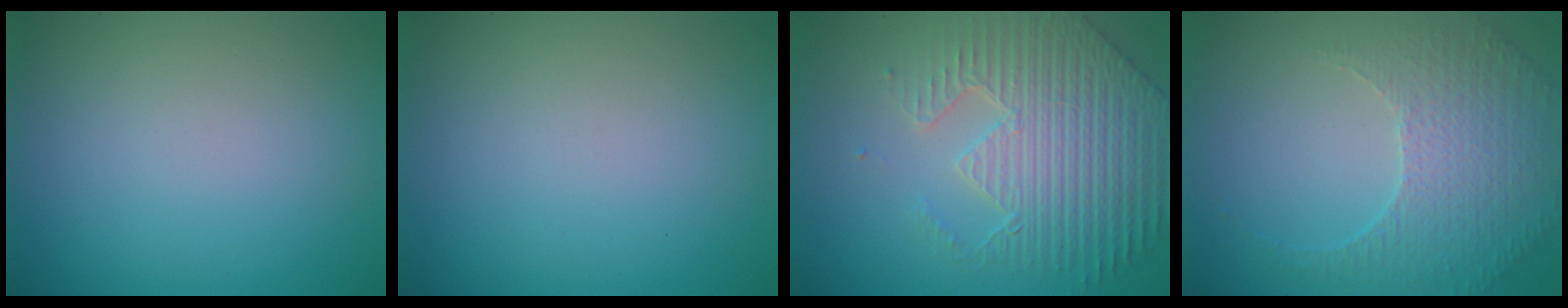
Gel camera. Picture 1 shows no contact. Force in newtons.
{"total": 0.0}
{"total": 7.0, "press": 5.4, "slide": 4.4}
{"total": 5.2, "press": 3.6, "slide": 3.7}